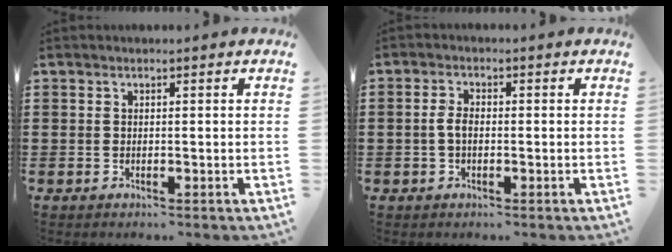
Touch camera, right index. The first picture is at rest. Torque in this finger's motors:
{"motor_torque": [0.75, 0.35, 0.28, 0.09]}